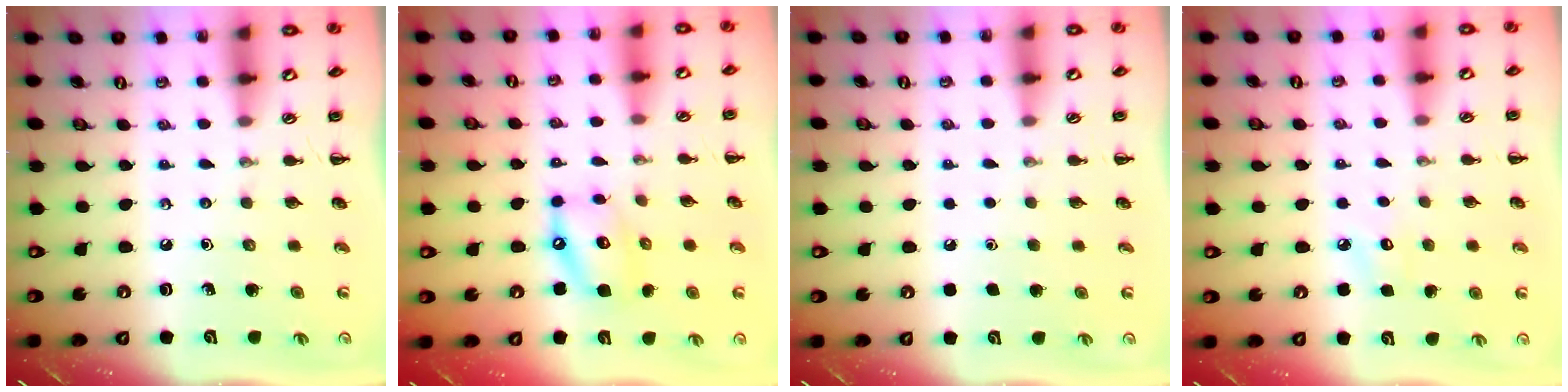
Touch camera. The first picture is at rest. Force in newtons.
{"total": 11.5, "press": 11.2, "slide": 2.2}
{"total": 1.8, "press": 1.8, "slide": 0.1}
{"total": 4.9, "press": 4.7, "slide": 1.4}